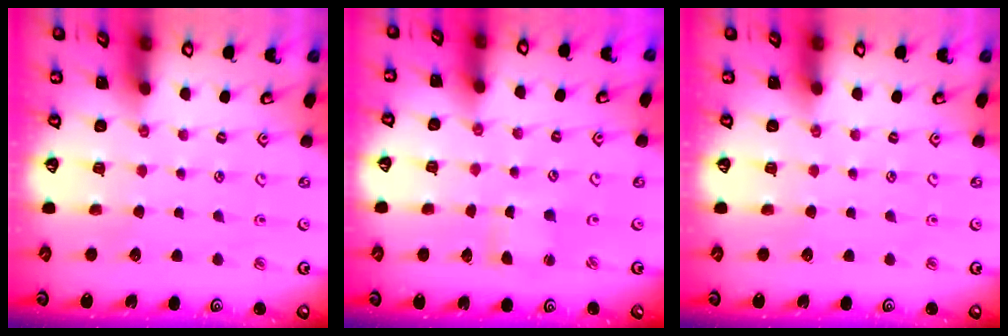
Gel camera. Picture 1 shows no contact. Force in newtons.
{"total": 1.1, "press": 1.0, "slide": 0.2}
{"total": 0.0}